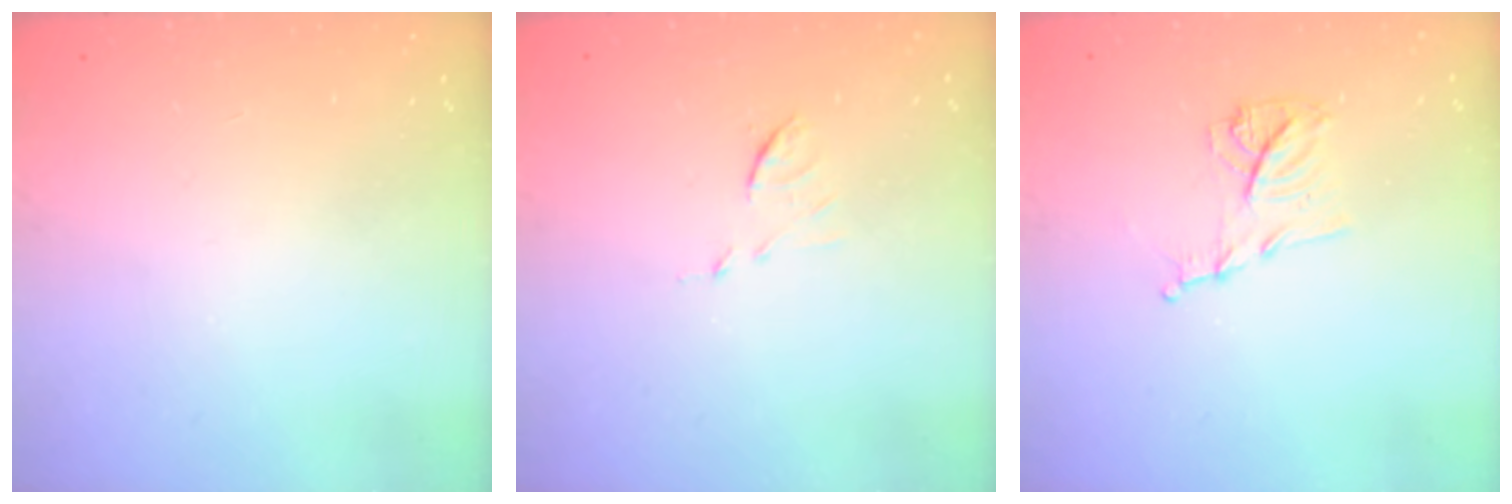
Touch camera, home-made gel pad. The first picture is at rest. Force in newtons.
{"total": 6.2, "press": 6.2, "slide": 0.2}
{"total": 10.3, "press": 10.3, "slide": 0.5}